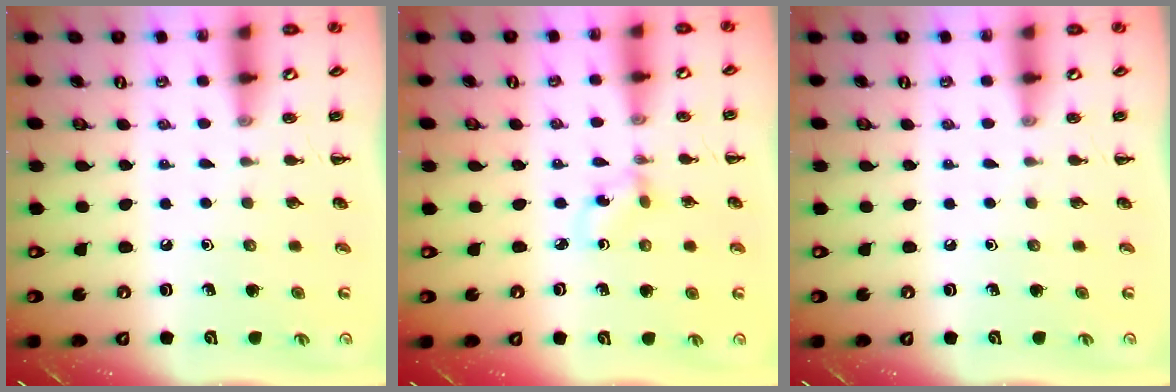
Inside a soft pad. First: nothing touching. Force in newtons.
{"total": 1.7, "press": 1.6, "slide": 0.7}
{"total": 0.0}